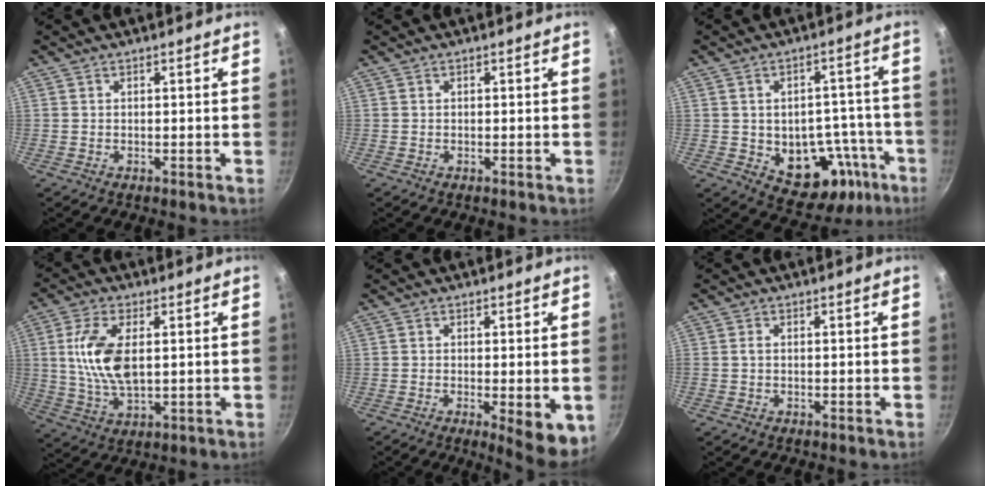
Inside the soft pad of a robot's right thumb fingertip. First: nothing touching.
{"total": 0.0}
{"total": 15.1, "force": [-5.9, 9.6, 10.0], "torque": [-0.096, 0.046, -0.065]}
{"total": 11.6, "force": [1.7, 5.7, 9.9], "torque": [-0.204, -0.009, 0.036]}
{"total": 7.6, "force": [-2.3, 2.1, 6.9], "torque": [-0.091, -0.019, -0.029]}
{"total": 0.7, "force": [-0.1, 0.4, 0.6], "torque": [-0.010, 0.001, -0.004]}